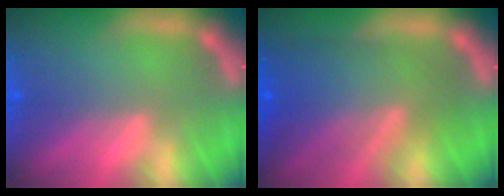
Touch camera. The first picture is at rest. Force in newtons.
{"total": 8.5}